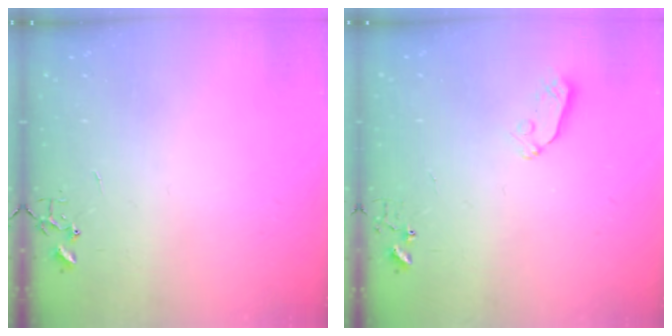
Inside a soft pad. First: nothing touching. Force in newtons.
{"total": 5.0, "press": 4.9, "slide": 1.1}